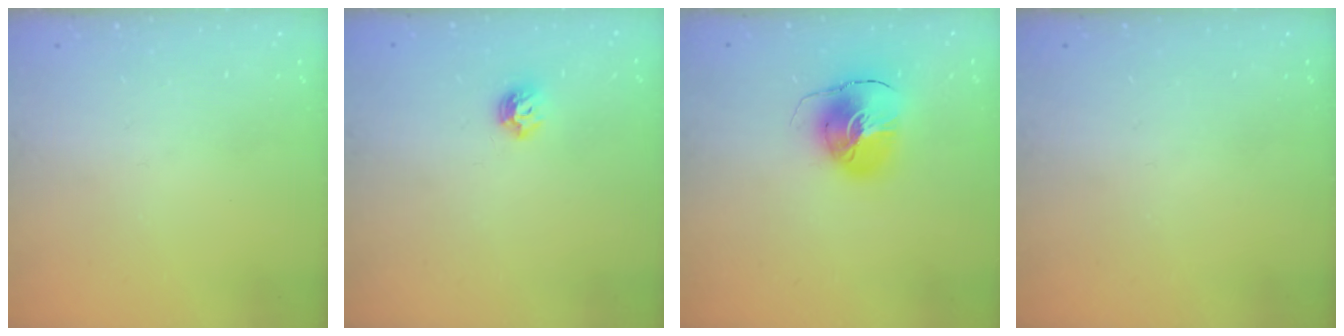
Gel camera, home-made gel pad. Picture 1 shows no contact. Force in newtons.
{"total": 6.6, "press": 6.6, "slide": 1.0}
{"total": 9.3, "press": 9.2, "slide": 1.3}
{"total": 0.0}